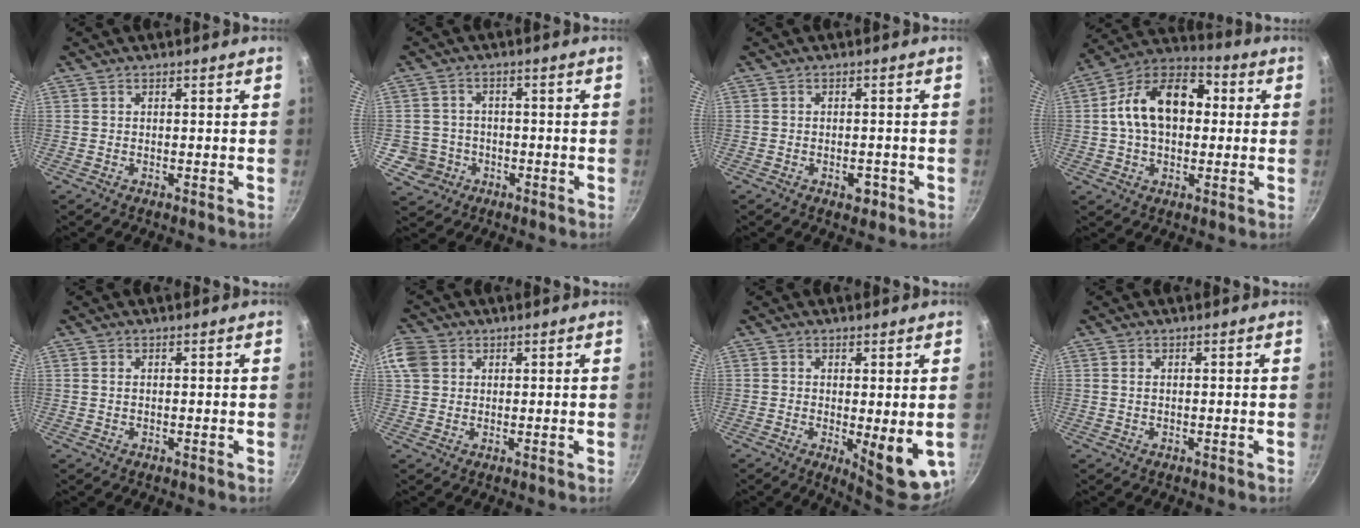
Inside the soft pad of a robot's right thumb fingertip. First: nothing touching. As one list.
[{"total": 5.7, "force": [-1.6, 5.4, 0.7], "torque": [0.012, 0.024, -0.022]}, {"total": 2.6, "force": [-1.2, 1.5, 1.8], "torque": [-0.016, 0.012, -0.012]}, {"total": 16.7, "force": [1.6, 11.2, 12.3], "torque": [-0.172, 0.036, 0.007]}, {"total": 0.7, "force": [0.2, 0.4, 0.5], "torque": [-0.010, 0.000, 0.004]}, {"total": 6.3, "force": [2.2, 5.2, 2.9], "torque": [-0.053, 0.004, 0.035]}, {"total": 9.3, "force": [-1.0, 3.0, 8.8], "torque": [-0.100, -0.013, -0.003]}, {"total": 0.9, "force": [0.2, 0.5, 0.6], "torque": [-0.012, 0.001, 0.004]}]